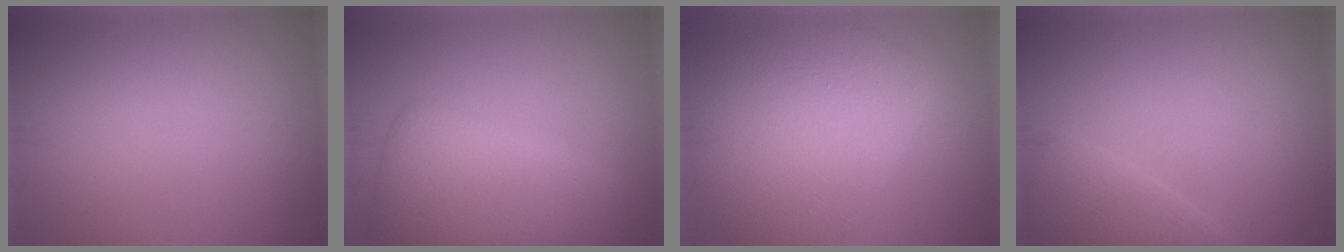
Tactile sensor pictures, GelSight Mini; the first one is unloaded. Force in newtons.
{"total": 7.5, "press": 7.5, "slide": 0.2}
{"total": 10.1, "press": 10.1, "slide": 0.5}
{"total": 2.8, "press": 2.8, "slide": 0.2}